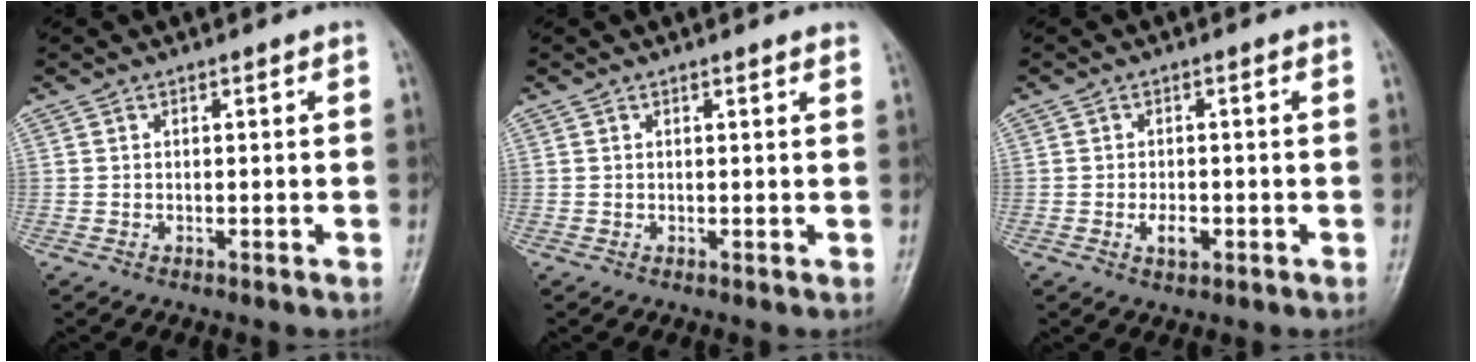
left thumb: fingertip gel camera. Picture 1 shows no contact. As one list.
[{"total": 1.4, "force": [1.2, 0.2, 0.6], "torque": [-0.005, -0.002, 0.011]}, {"total": 3.0, "force": [-0.9, 1.7, 2.3], "torque": [-0.037, 0.001, -0.013]}]